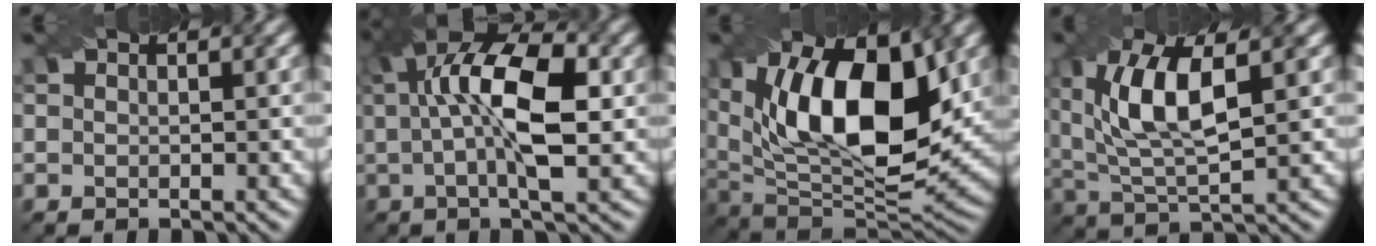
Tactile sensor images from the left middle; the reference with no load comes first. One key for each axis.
{"total": 9.8, "fx": 0.9, "fy": 3.5, "fz": 9.1, "tx": -0.155, "ty": 0.025, "tz": 0.019}
{"total": 14.2, "fx": 3.4, "fy": 6.6, "fz": 12.1, "tx": -0.193, "ty": 0.007, "tz": 0.061}
{"total": 7.9, "fx": 1.8, "fy": 3.0, "fz": 7.0, "tx": -0.149, "ty": 0.010, "tz": 0.041}